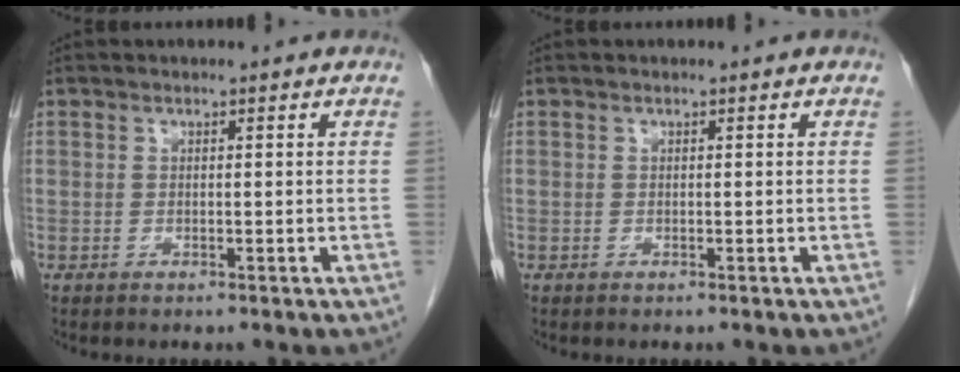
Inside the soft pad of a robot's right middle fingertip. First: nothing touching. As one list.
[{"total": 0.0}]